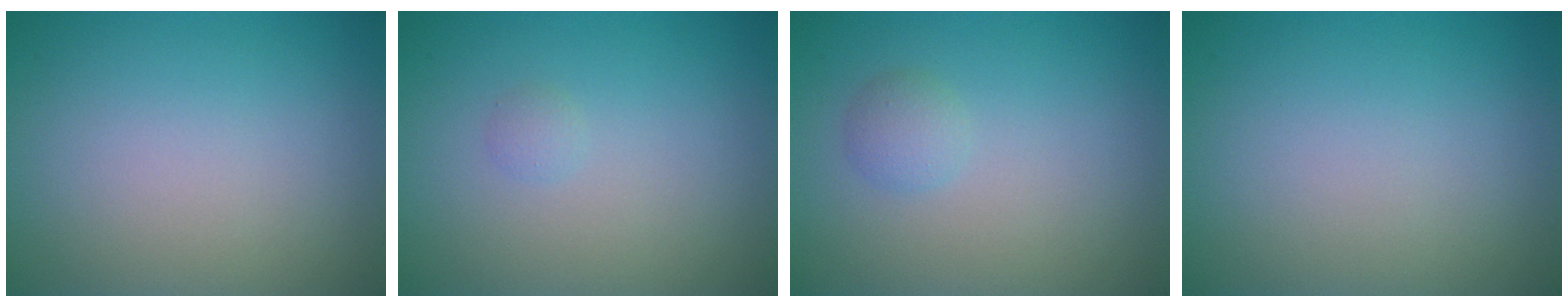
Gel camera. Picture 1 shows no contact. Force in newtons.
{"total": 0.6, "press": 0.6, "slide": 0.1}
{"total": 1.3, "press": 1.3, "slide": 0.0}
{"total": 0.0}